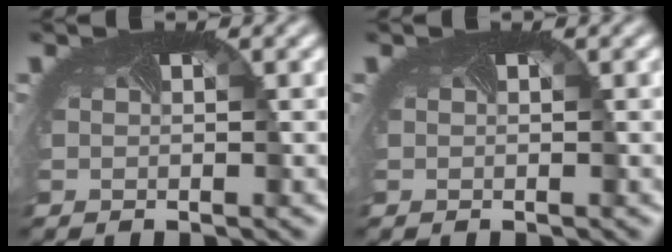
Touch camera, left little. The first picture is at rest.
{"total": 0.0}